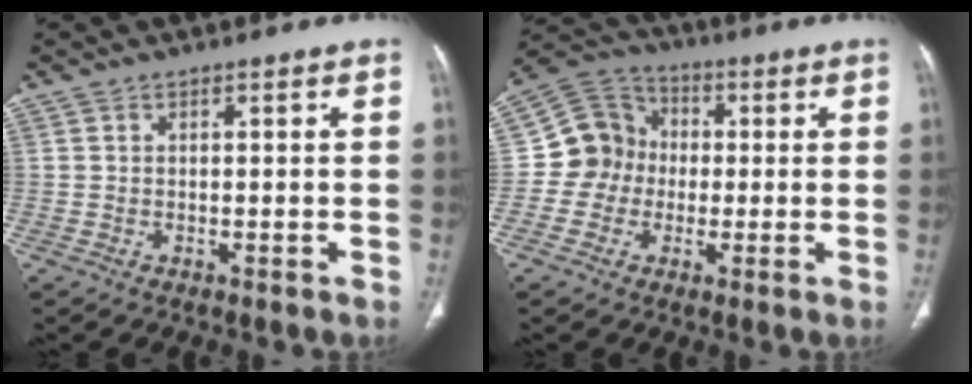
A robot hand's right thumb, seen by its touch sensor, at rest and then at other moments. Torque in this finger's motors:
{"motor_torque": [-0.35, 0.25, 0.02, 0.45, 0.09]}